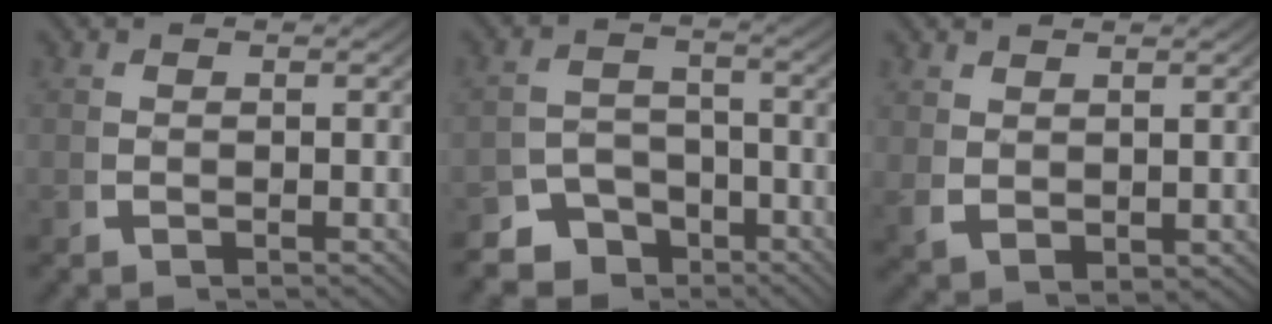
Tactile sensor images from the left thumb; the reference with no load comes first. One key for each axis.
{"total": 7.2, "fx": -4.6, "fy": 5.1, "fz": 2.0, "tx": -0.009, "ty": -0.033, "tz": -0.078}
{"total": 2.0, "fx": 1.2, "fy": 1.2, "fz": 1.2, "tx": -0.028, "ty": -0.007, "tz": 0.038}